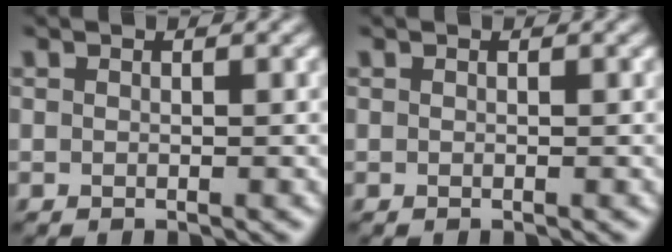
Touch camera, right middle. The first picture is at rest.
{"total": 0.0}